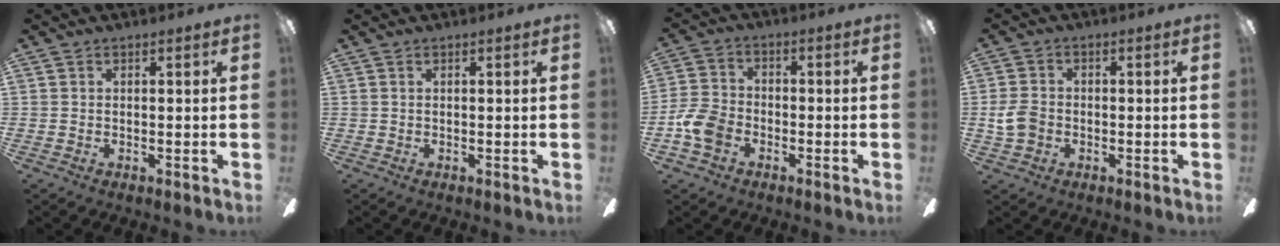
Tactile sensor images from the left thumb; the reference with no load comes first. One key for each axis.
{"total": 0.0}
{"total": 8.2, "fx": -3.5, "fy": 5.9, "fz": 4.5, "tx": -0.104, "ty": 0.020, "tz": -0.064}
{"total": 5.7, "fx": -1.4, "fy": 4.3, "fz": 3.5, "tx": -0.077, "ty": 0.008, "tz": -0.025}